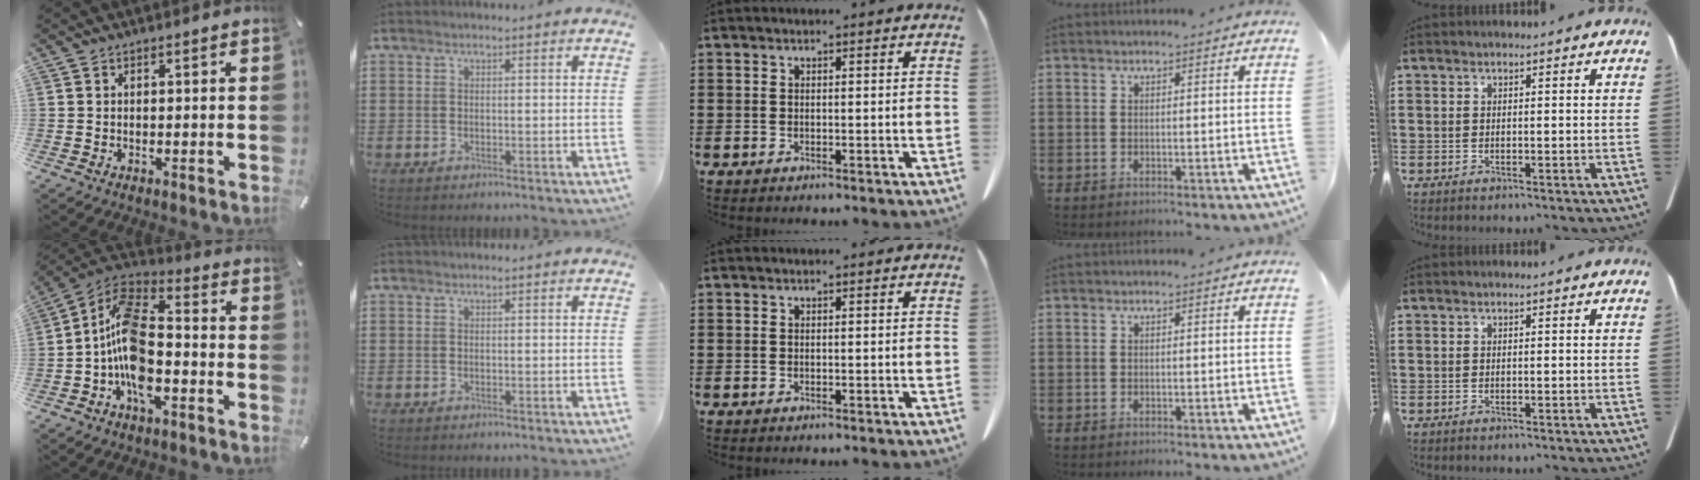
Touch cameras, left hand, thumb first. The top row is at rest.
{"thumb": {"total": 13.4, "force": [-4.8, 7.5, 10.0], "torque": [-0.217, 0.012, -0.091]}}